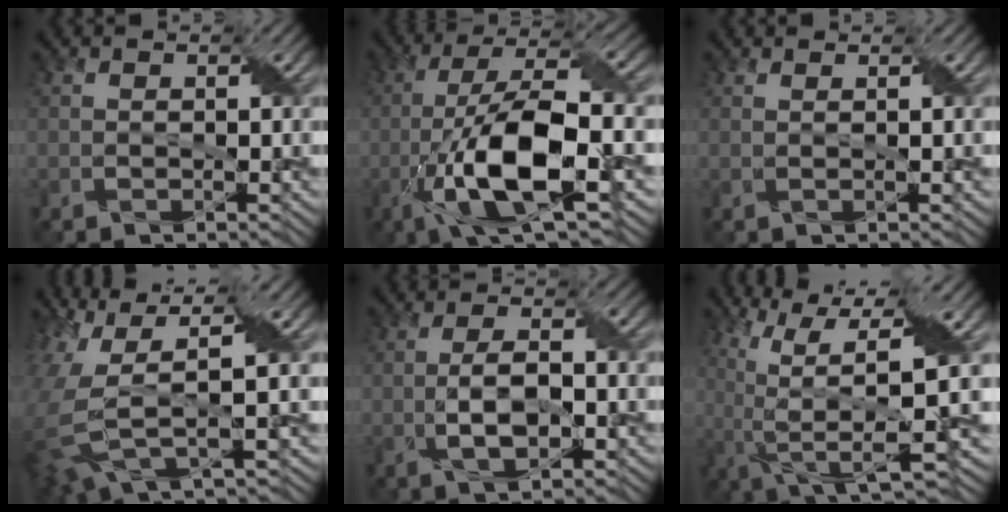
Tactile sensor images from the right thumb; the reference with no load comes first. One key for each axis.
{"total": 15.0, "fx": -4.9, "fy": 4.8, "fz": 13.4, "tx": -0.266, "ty": -0.009, "tz": -0.088}
{"total": 0.7, "fx": 0.5, "fy": -0.1, "fz": 0.5, "tx": -0.015, "ty": 0.003, "tz": 0.005}
{"total": 10.6, "fx": -0.5, "fy": 4.6, "fz": 9.5, "tx": -0.260, "ty": -0.021, "tz": -0.001}
{"total": 5.5, "fx": -1.3, "fy": 2.3, "fz": 4.8, "tx": -0.099, "ty": 0.003, "tz": -0.024}
{"total": 12.0, "fx": 1.1, "fy": 2.8, "fz": 11.6, "tx": -0.242, "ty": -0.006, "tz": 0.040}